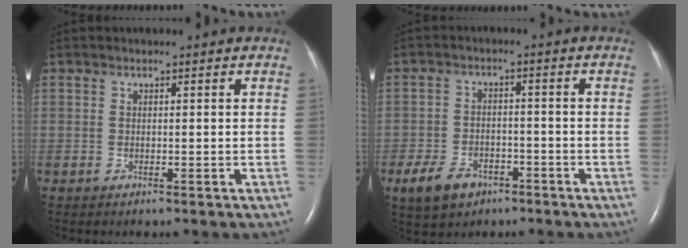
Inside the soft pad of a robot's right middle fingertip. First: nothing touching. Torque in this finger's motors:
{"motor_torque": [0.57, -0.52, 0.06, 0.03]}